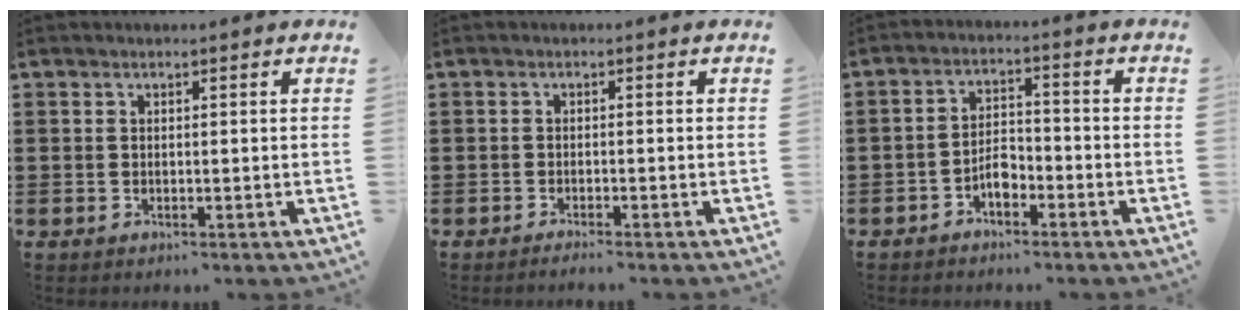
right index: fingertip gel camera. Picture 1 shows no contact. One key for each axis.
{"total": 1.1, "fx": -1.0, "fy": -0.2, "fz": 0.2, "tx": -0.004, "ty": 0.001, "tz": -0.021}
{"total": 3.9, "fx": -2.4, "fy": 1.7, "fz": 2.6, "tx": -0.055, "ty": 0.002, "tz": -0.047}